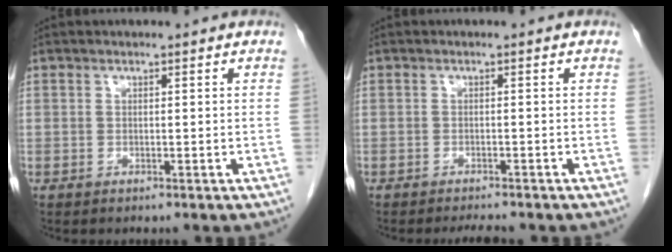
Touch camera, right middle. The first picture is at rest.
{"total": 2.2, "force": [-2.1, 0.2, 0.7], "torque": [-0.012, -0.006, -0.029]}